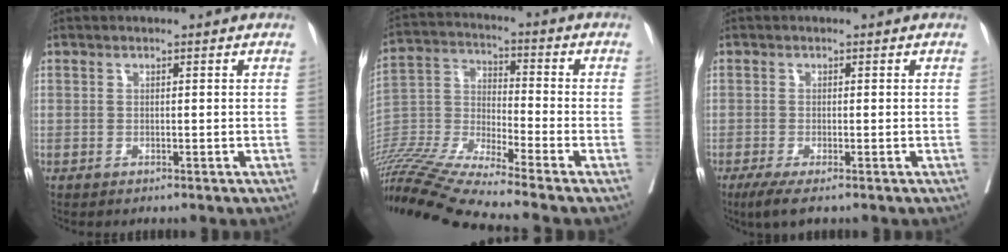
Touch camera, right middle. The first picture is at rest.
{"total": 18.3, "force": [-16.1, -2.1, 8.4], "torque": [-0.184, -0.019, -0.305]}
{"total": 3.0, "force": [-1.9, 0.2, 2.4], "torque": [-0.044, -0.012, -0.037]}